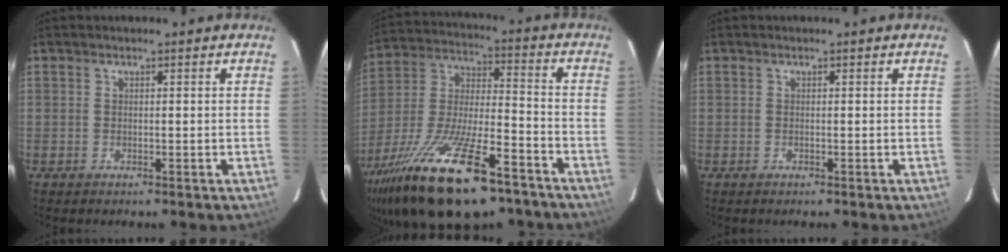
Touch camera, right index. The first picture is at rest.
{"total": 23.1, "force": [-15.1, 5.5, 16.7], "torque": [-0.323, -0.031, -0.264]}
{"total": 0.0}